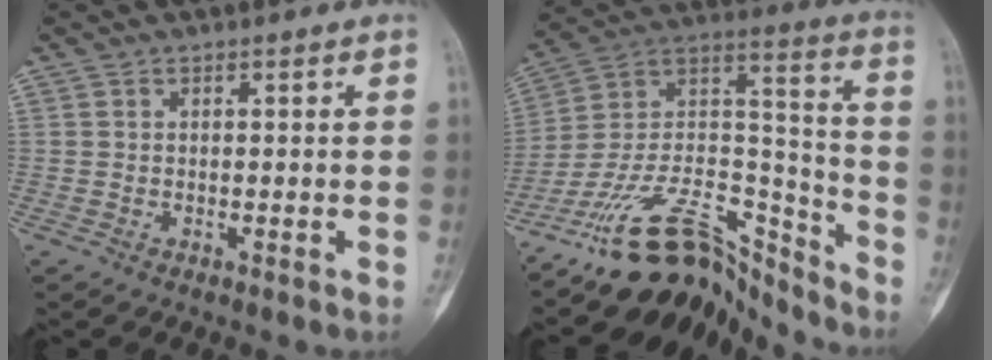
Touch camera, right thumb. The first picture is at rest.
{"total": 20.2, "force": [-16.3, 8.4, 8.6], "torque": [-0.109, 0.137, -0.287]}